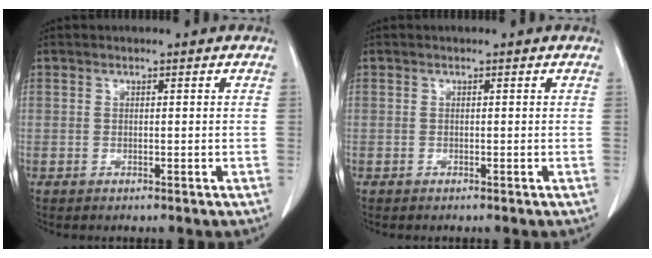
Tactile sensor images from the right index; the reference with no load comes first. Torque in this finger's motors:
{"motor_torque": [-0.01, 0.00, 0.00, -0.03]}